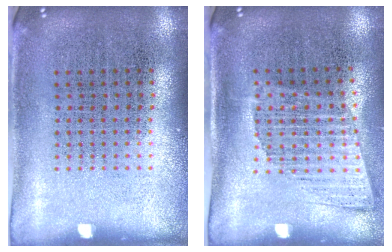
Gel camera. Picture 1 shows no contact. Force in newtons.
{"total": 1.3, "press": 1.0, "slide": 0.8}